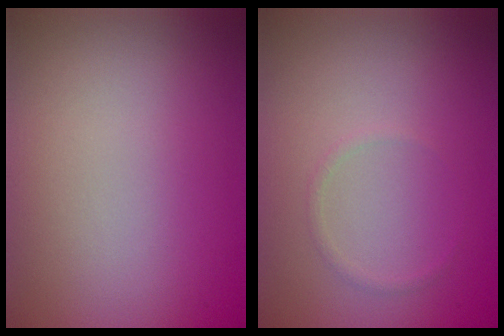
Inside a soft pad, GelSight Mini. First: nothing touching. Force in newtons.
{"total": 0.7, "press": 0.7, "slide": 0.0}